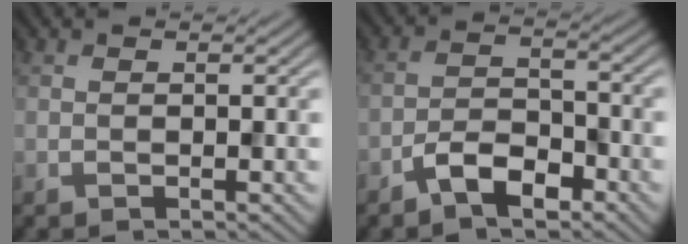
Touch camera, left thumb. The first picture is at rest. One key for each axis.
{"total": 4.9, "fx": -3.3, "fy": 2.1, "fz": 2.9, "tx": -0.049, "ty": 0.003, "tz": -0.072}